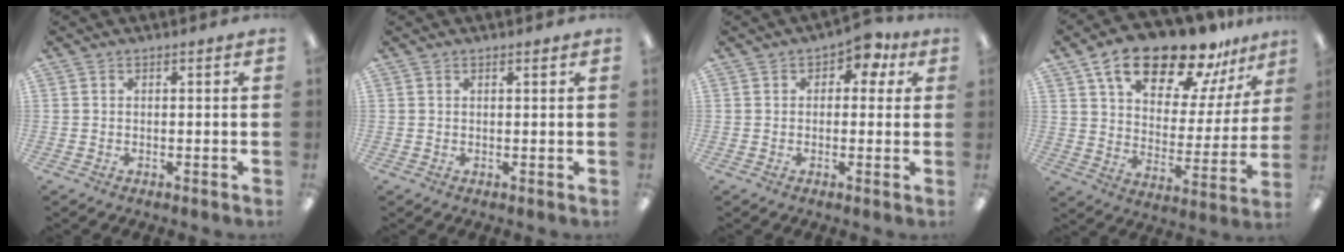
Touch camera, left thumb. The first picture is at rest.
{"total": 0.7, "force": [0.6, 0.2, 0.4], "torque": [-0.008, 0.001, 0.010]}
{"total": 5.2, "force": [2.2, 3.4, 3.3], "torque": [-0.040, -0.001, 0.033]}
{"total": 21.8, "force": [15.8, 9.1, 12.1], "torque": [-0.202, -0.094, 0.271]}